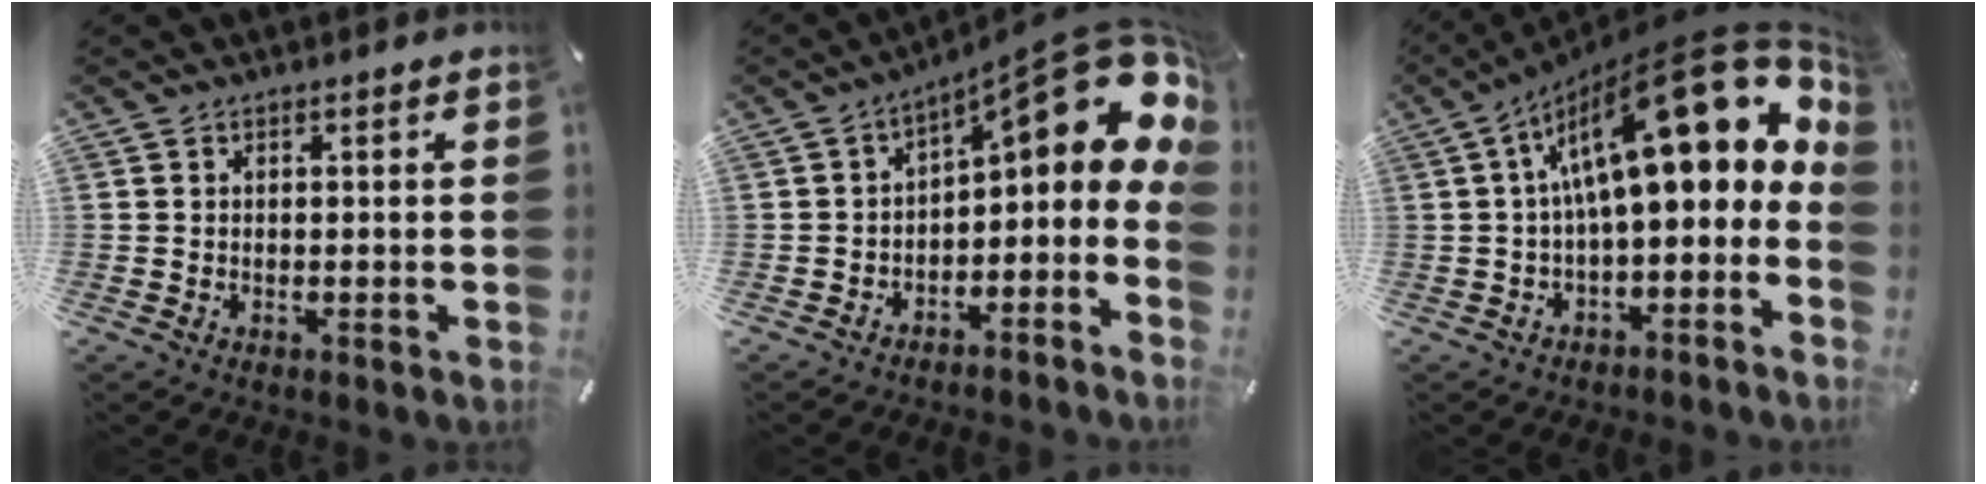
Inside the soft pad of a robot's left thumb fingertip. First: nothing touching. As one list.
[{"total": 16.3, "force": [6.9, 7.0, 13.0], "torque": [-0.157, -0.059, 0.115]}, {"total": 27.0, "force": [8.4, 10.3, 23.5], "torque": [-0.369, -0.063, 0.140]}]